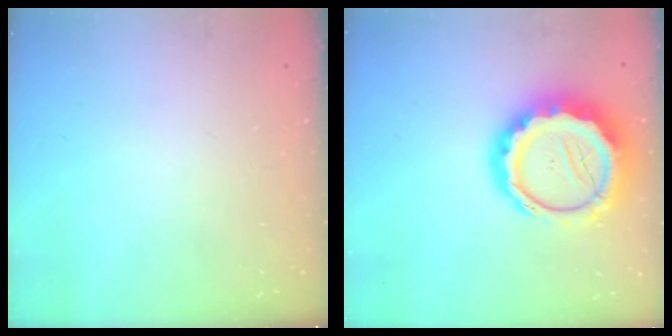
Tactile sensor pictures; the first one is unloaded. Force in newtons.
{"total": 16.7, "press": 16.4, "slide": 3.5}